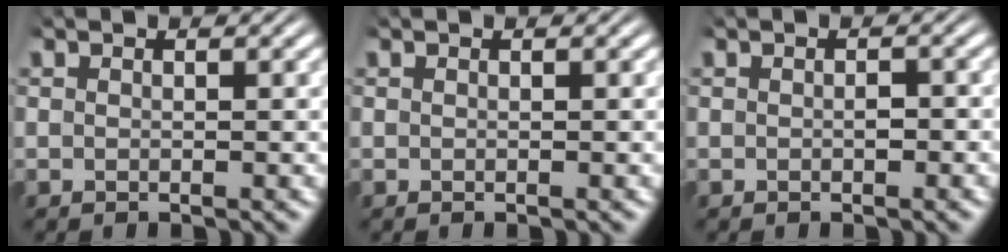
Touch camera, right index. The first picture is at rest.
{"total": 0.0}
{"total": 0.8, "force": [-0.4, 0.3, 0.6], "torque": [-0.010, -0.002, -0.005]}